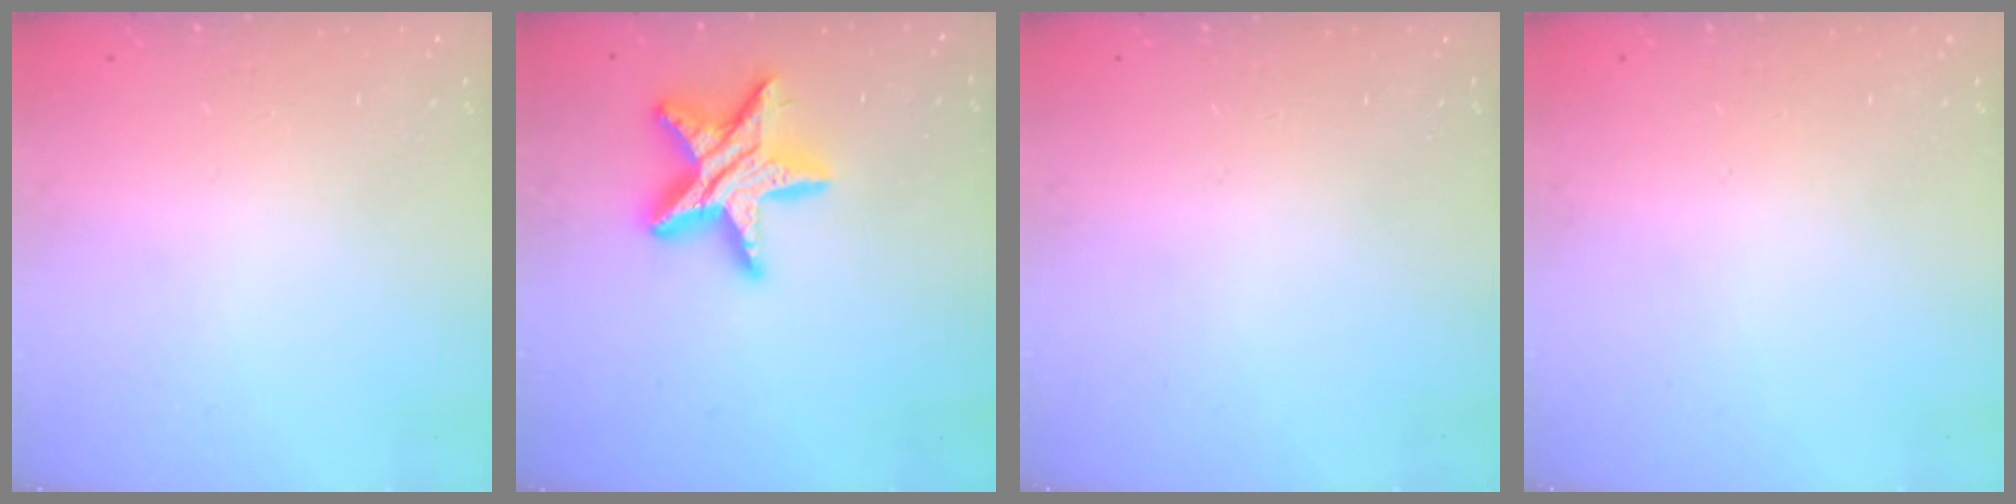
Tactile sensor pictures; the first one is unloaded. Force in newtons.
{"total": 16.2, "press": 16.1, "slide": 1.1}
{"total": 0.0}
{"total": 0.0}